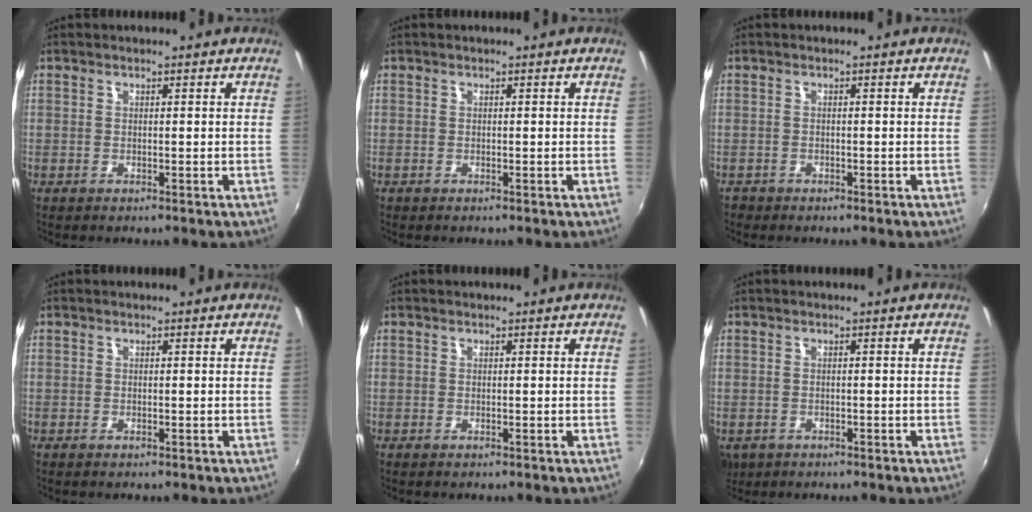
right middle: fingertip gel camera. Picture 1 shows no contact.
{"total": 0.0}
{"total": 1.3, "force": [-1.0, 0.9, 0.1], "torque": [-0.006, -0.003, -0.018]}
{"total": 0.0}
{"total": 0.0}
{"total": 5.3, "force": [-2.2, 4.1, 2.6], "torque": [-0.056, -0.017, -0.029]}